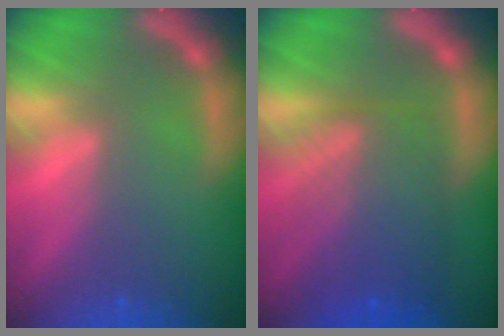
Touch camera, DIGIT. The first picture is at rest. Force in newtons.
{"total": 7.6}